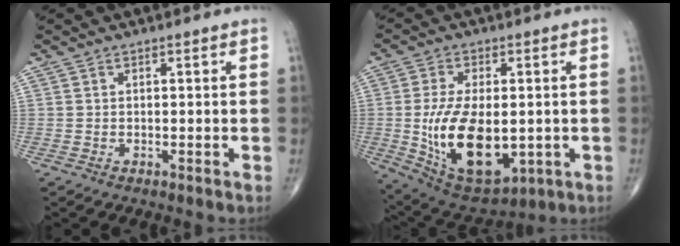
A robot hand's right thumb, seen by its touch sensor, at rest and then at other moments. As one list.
[{"total": 18.2, "force": [-2.1, 9.6, 15.4], "torque": [-0.266, -0.014, -0.009]}]